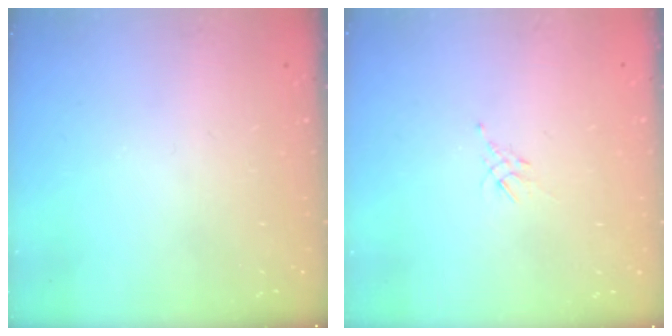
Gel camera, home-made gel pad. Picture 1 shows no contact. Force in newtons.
{"total": 2.1, "press": 2.0, "slide": 0.5}